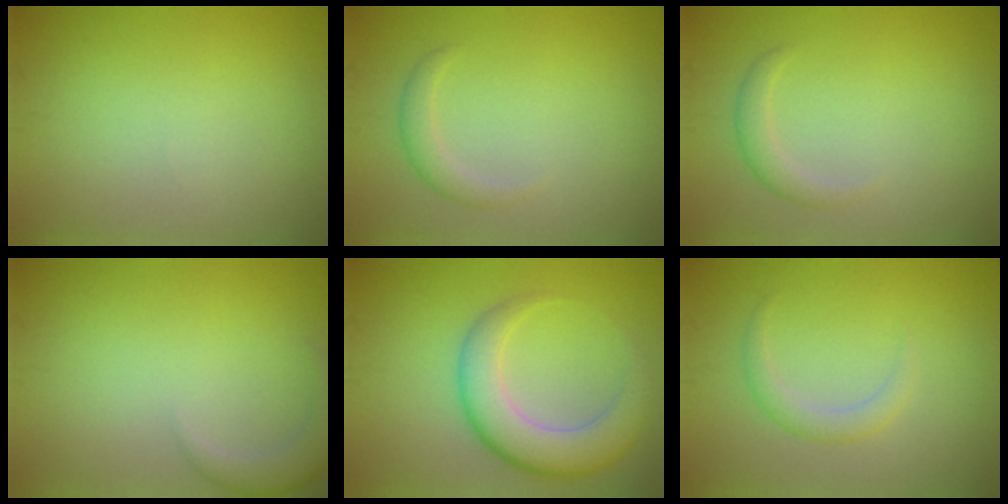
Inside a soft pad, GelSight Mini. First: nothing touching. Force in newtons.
{"total": 1.6, "press": 1.6, "slide": 0.1}
{"total": 1.6, "press": 1.6, "slide": 0.1}
{"total": 2.3, "press": 2.3, "slide": 0.2}
{"total": 6.0, "press": 6.0, "slide": 0.2}
{"total": 1.8, "press": 1.7, "slide": 0.1}